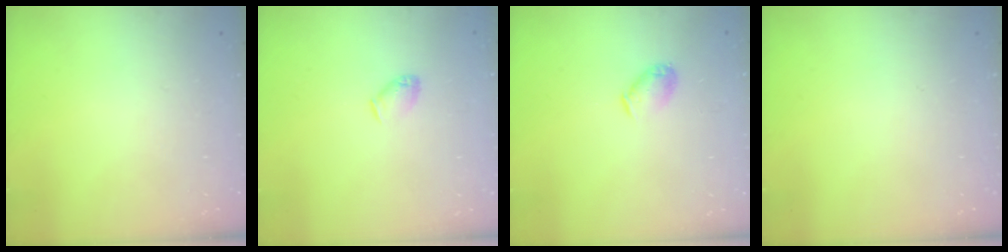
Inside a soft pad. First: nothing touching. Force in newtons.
{"total": 3.8, "press": 3.7, "slide": 0.7}
{"total": 5.6, "press": 5.6, "slide": 0.8}
{"total": 0.0}